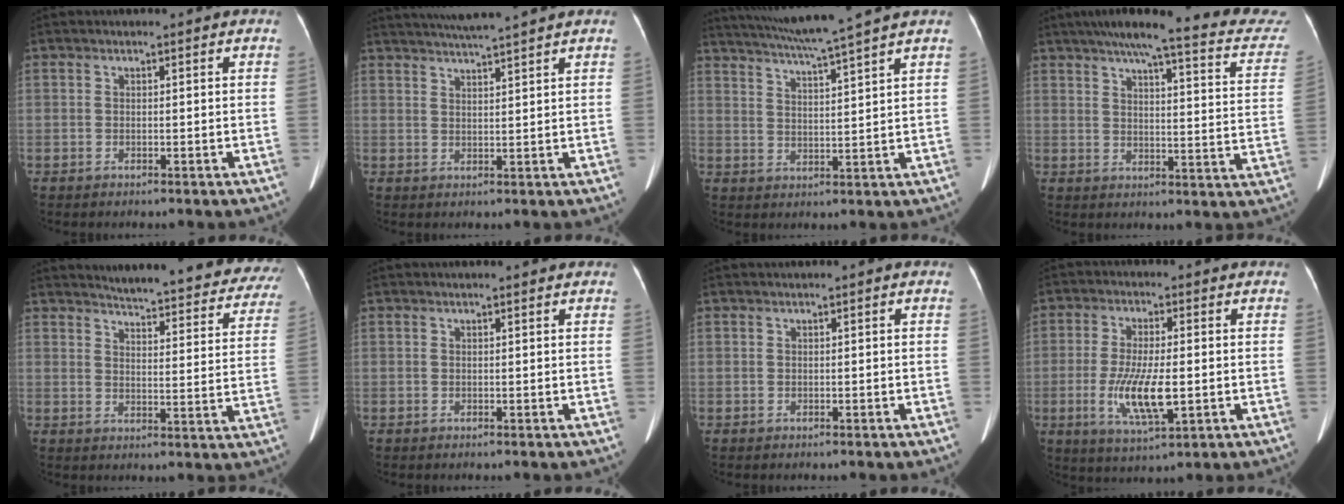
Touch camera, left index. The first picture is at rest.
{"total": 7.4, "force": [6.6, -1.5, 3.0], "torque": [-0.051, 0.012, 0.101]}
{"total": 11.1, "force": [9.5, -2.2, 5.3], "torque": [-0.097, 0.001, 0.149]}
{"total": 24.3, "force": [21.2, 2.7, 11.6], "torque": [-0.158, -0.029, 0.246]}
{"total": 25.7, "force": [23.7, 4.4, 8.7], "torque": [-0.110, -0.072, 0.269]}
{"total": 1.3, "force": [1.2, 0.0, 0.6], "torque": [-0.011, 0.012, 0.017]}
{"total": 0.0}
{"total": 8.7, "force": [-1.6, 2.0, 8.3], "torque": [-0.170, -0.016, -0.026]}